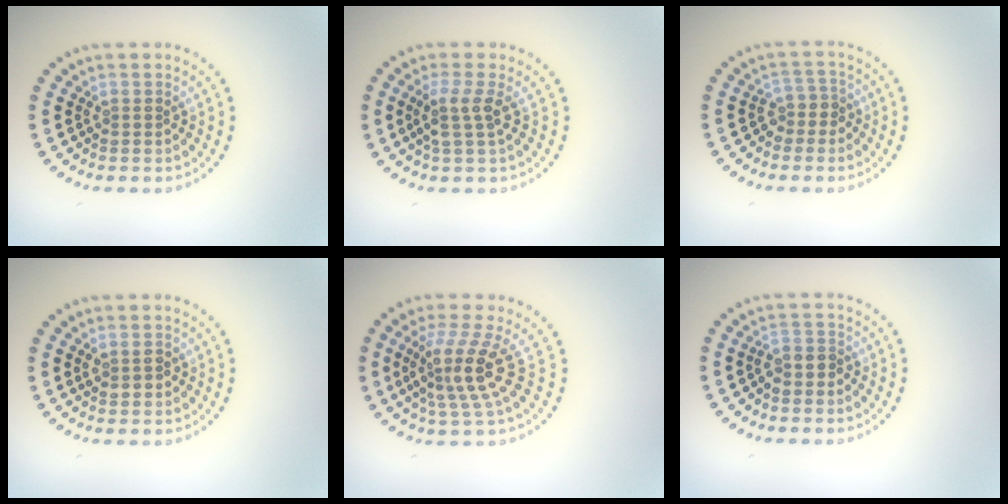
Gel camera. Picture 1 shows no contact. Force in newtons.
{"total": 2.5, "press": 2.0, "slide": 1.6}
{"total": 1.9, "press": 1.5, "slide": 1.1}
{"total": 1.5, "press": 1.5, "slide": 0.3}
{"total": 4.4, "press": 3.2, "slide": 3.0}
{"total": 1.4, "press": 1.1, "slide": 0.8}